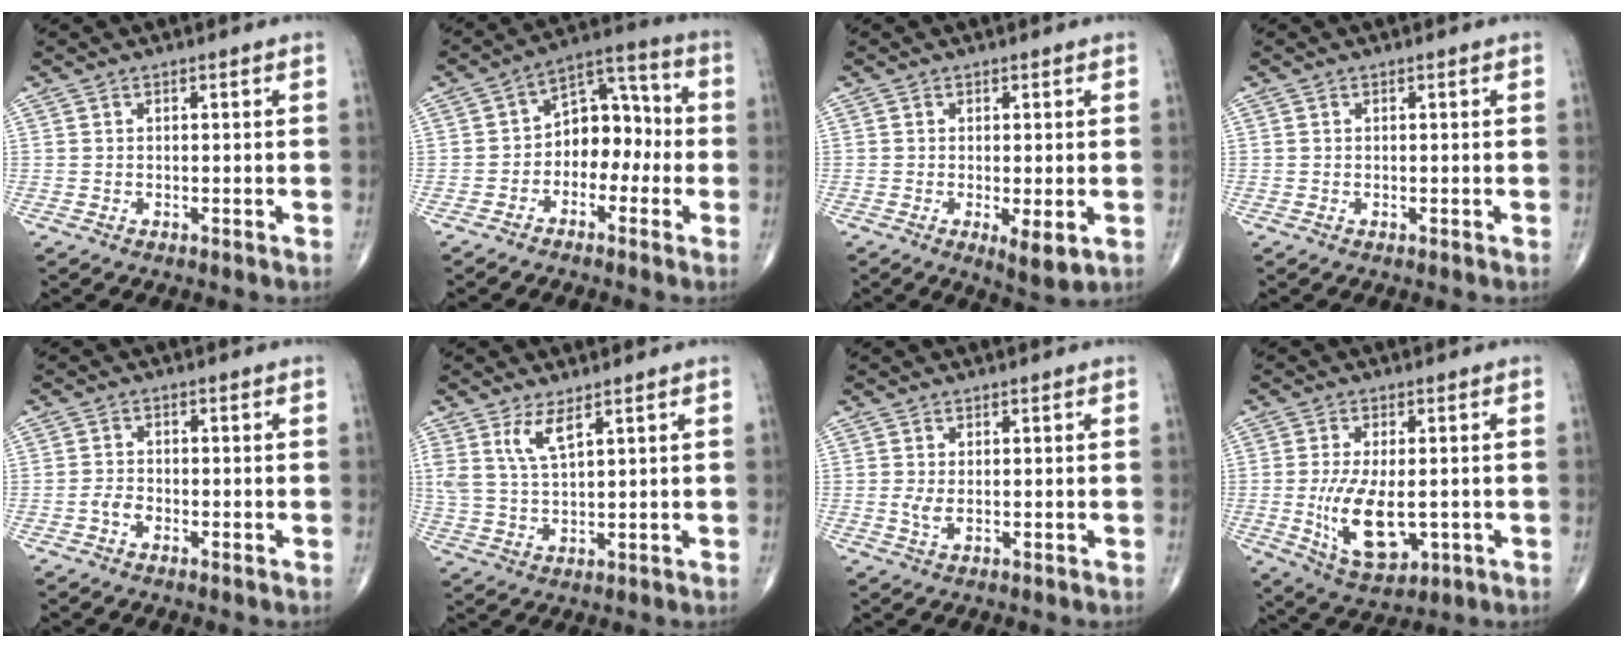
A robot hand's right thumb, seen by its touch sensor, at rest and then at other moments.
{"total": 10.0, "force": [-1.8, 6.9, 6.9], "torque": [-0.064, 0.047, -0.046]}
{"total": 4.4, "force": [-1.1, 1.3, 4.1], "torque": [-0.067, -0.016, -0.016]}
{"total": 0.0}
{"total": 1.9, "force": [-0.9, 1.1, 1.3], "torque": [-0.021, 0.007, -0.023]}
{"total": 5.5, "force": [3.2, 1.7, 4.2], "torque": [-0.086, -0.020, 0.073]}
{"total": 1.9, "force": [0.2, 0.8, 1.7], "torque": [-0.036, -0.006, 0.007]}
{"total": 11.5, "force": [-1.7, 5.7, 9.8], "torque": [-0.171, -0.018, -0.015]}